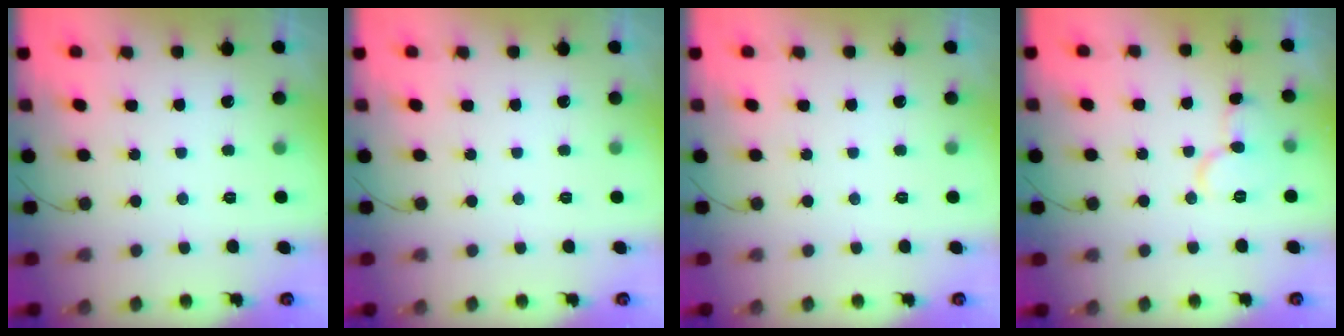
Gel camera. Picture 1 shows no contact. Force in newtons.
{"total": 0.0}
{"total": 0.0}
{"total": 9.5, "press": 9.5, "slide": 0.7}